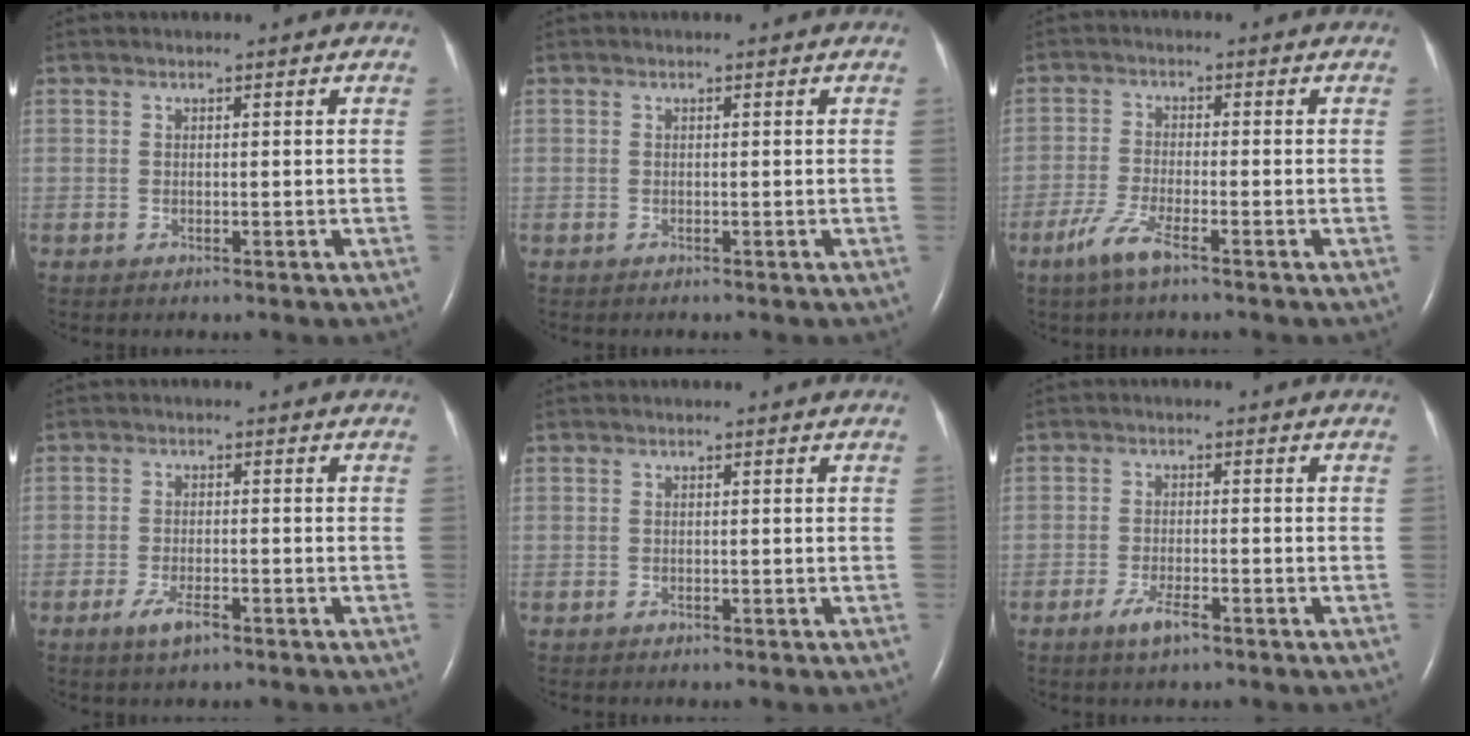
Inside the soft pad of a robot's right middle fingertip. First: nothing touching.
{"total": 0.0}
{"total": 4.7, "force": [-3.1, 0.5, 3.4], "torque": [-0.080, -0.008, -0.065]}
{"total": 3.3, "force": [-2.1, 0.9, 2.5], "torque": [-0.052, -0.002, -0.039]}
{"total": 0.0}
{"total": 3.5, "force": [-2.3, 0.8, 2.5], "torque": [-0.054, -0.003, -0.042]}